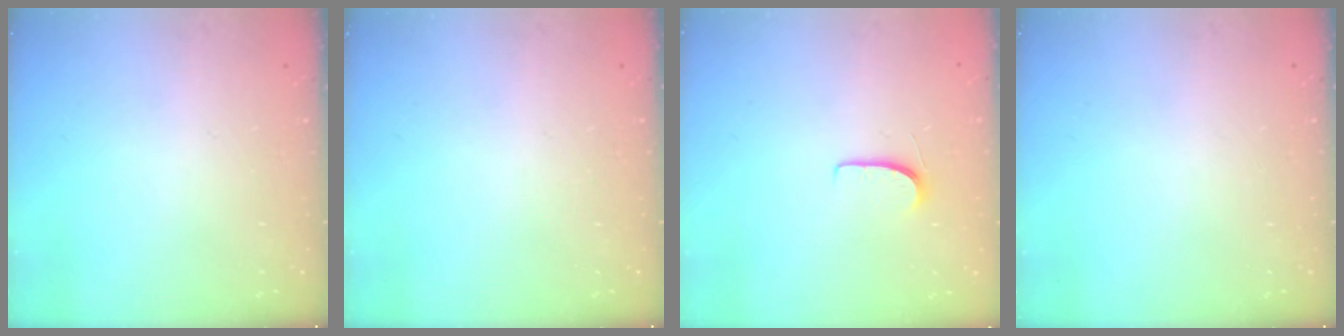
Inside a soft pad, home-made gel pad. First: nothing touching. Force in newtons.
{"total": 0.0}
{"total": 5.4, "press": 5.3, "slide": 0.5}
{"total": 0.0}